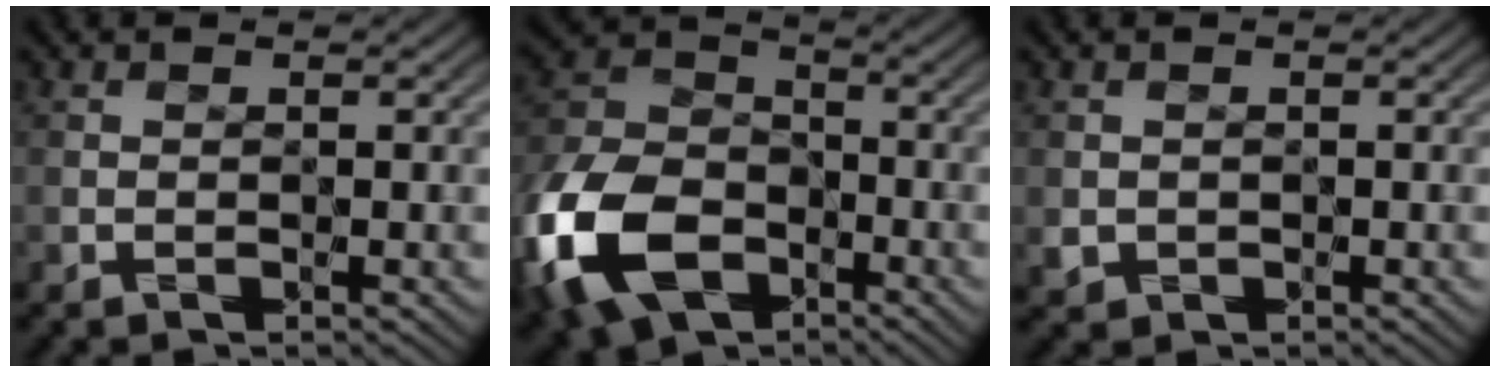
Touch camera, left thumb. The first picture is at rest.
{"total": 16.2, "force": [-7.4, 10.4, 10.0], "torque": [-0.274, -0.036, -0.161]}
{"total": 1.0, "force": [-0.1, 1.0, 0.0], "torque": [0.001, -0.007, -0.004]}